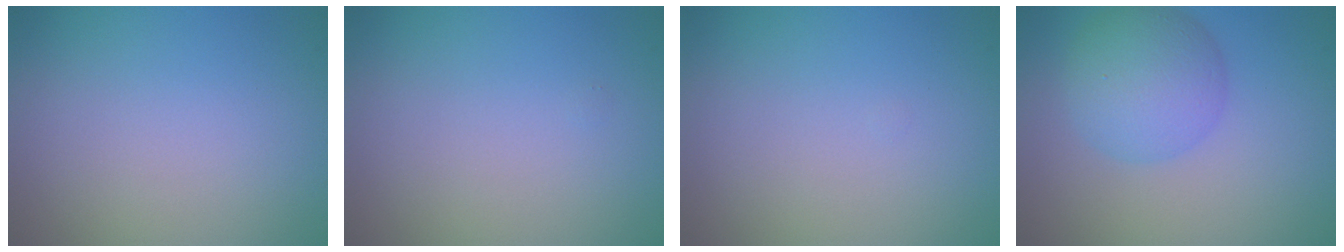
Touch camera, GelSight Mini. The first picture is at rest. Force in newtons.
{"total": 0.0}
{"total": 0.0}
{"total": 5.2, "press": 5.2, "slide": 0.1}